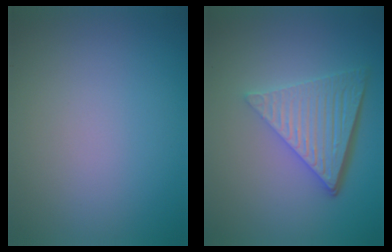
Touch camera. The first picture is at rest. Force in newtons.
{"total": 6.6, "press": 4.4, "slide": 4.9}